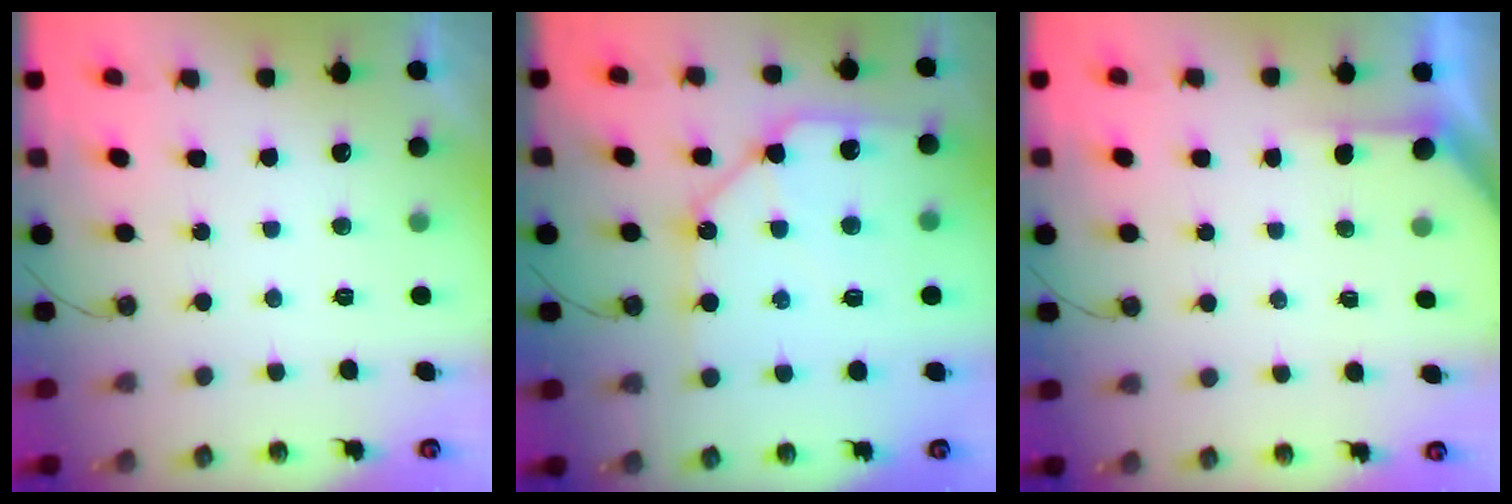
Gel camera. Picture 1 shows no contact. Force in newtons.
{"total": 11.9, "press": 11.8, "slide": 1.6}
{"total": 1.2, "press": 1.2, "slide": 0.1}